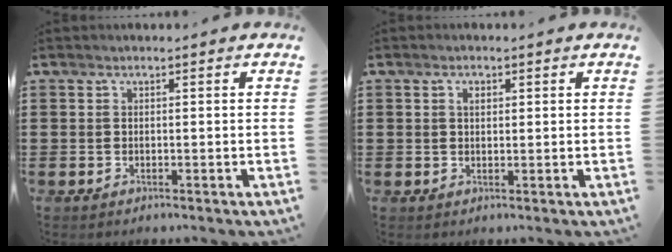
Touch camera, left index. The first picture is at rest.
{"total": 1.4, "force": [0.6, 1.0, 0.8], "torque": [-0.019, 0.007, 0.011]}